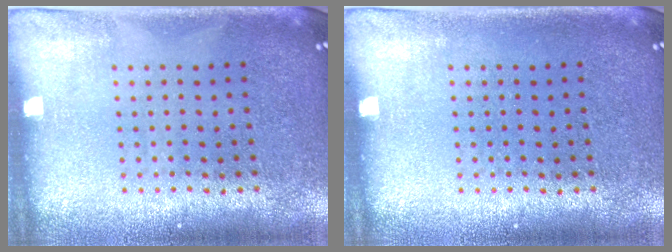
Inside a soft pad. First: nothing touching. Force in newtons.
{"total": 0.0}